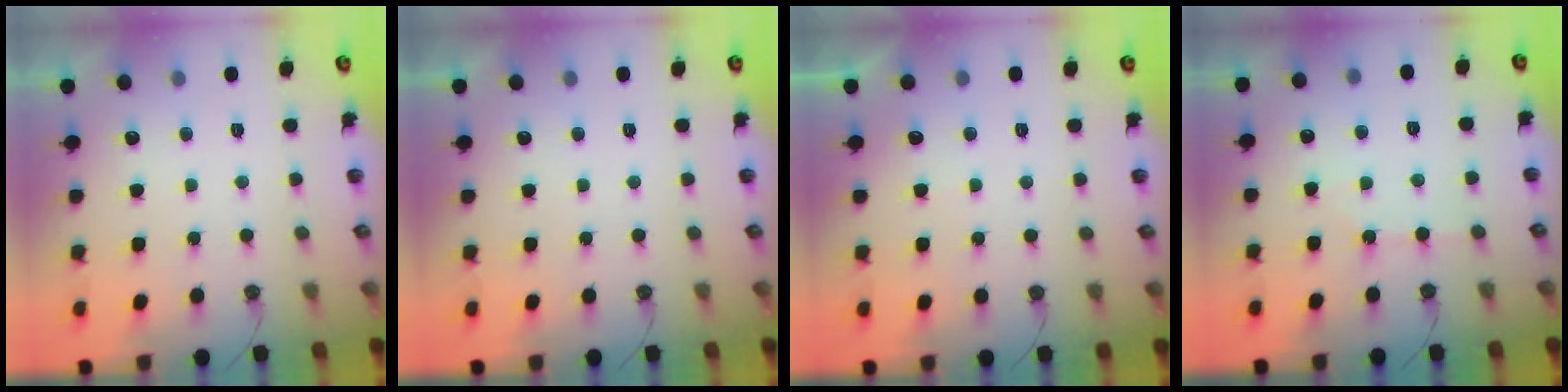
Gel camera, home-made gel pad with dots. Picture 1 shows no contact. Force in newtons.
{"total": 0.0}
{"total": 2.0, "press": 2.0, "slide": 0.4}
{"total": 4.4, "press": 4.4, "slide": 0.7}